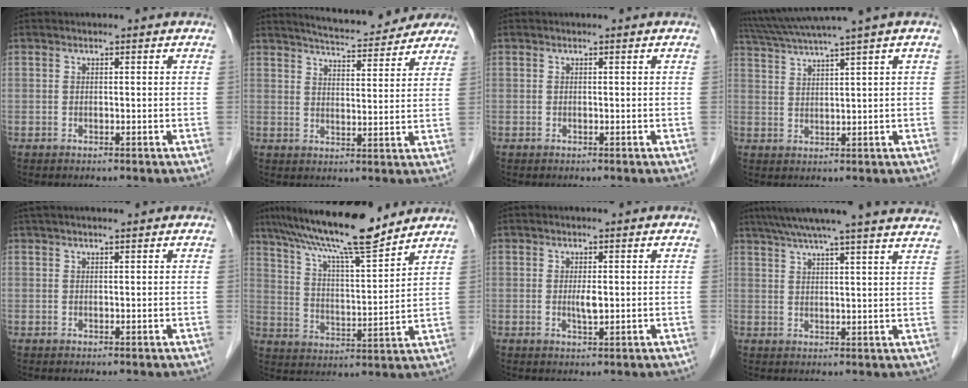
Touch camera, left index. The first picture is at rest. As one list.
[{"total": 13.9, "force": [12.8, 2.6, 4.8], "torque": [-0.060, 0.008, 0.161]}, {"total": 0.0}, {"total": 8.4, "force": [6.7, -1.8, 4.9], "torque": [-0.084, 0.024, 0.114]}, {"total": 3.6, "force": [2.9, 0.0, 2.2], "torque": [-0.032, 0.030, 0.051]}, {"total": 15.0, "force": [12.7, 1.0, 7.9], "torque": [-0.139, 0.008, 0.215]}, {"total": 1.9, "force": [0.1, 0.4, 1.8], "torque": [-0.036, -0.003, 0.004]}, {"total": 22.9, "force": [20.2, 0.0, 10.8], "torque": [-0.175, 0.006, 0.257]}]